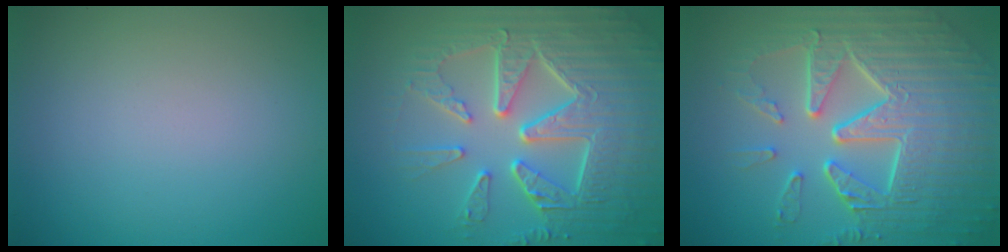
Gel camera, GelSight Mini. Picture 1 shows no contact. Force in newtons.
{"total": 9.7, "press": 6.7, "slide": 7.1}
{"total": 9.6, "press": 6.3, "slide": 7.2}